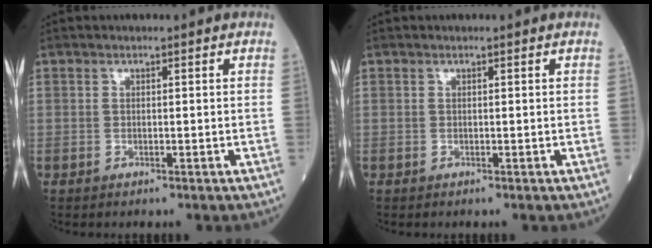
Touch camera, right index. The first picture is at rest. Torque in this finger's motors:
{"motor_torque": [0.00, 0.00, 0.00, 0.00]}